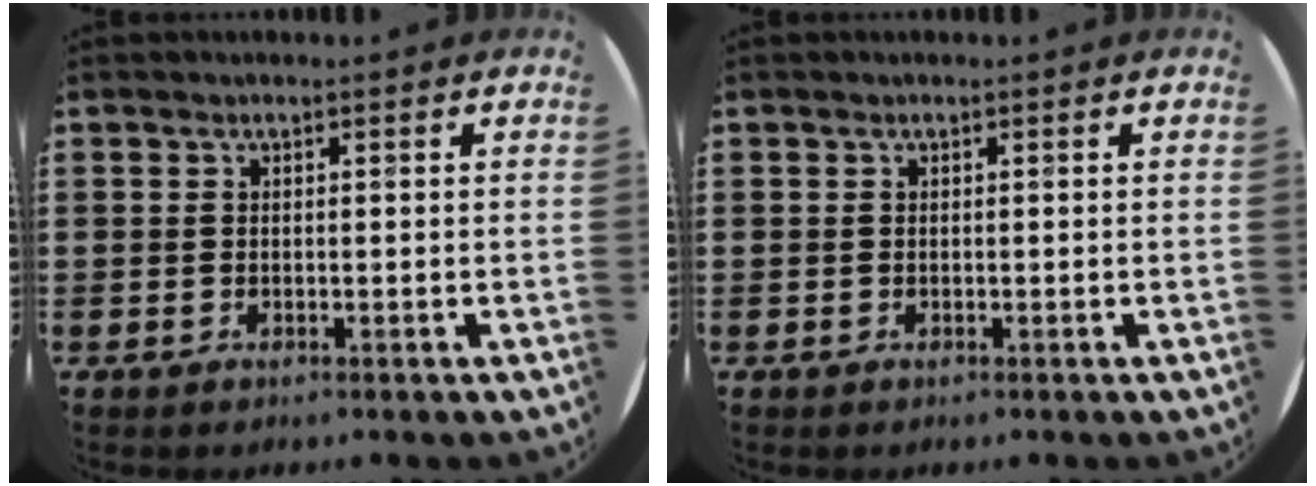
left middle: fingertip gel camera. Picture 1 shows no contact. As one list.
[{"total": 0.0}]